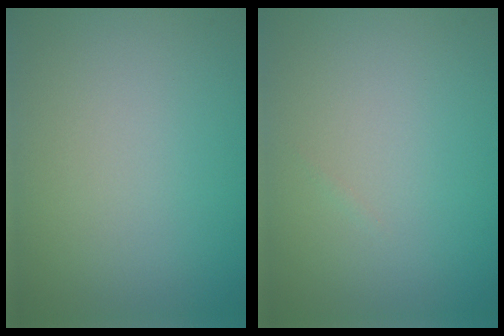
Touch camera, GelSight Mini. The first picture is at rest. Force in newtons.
{"total": 0.0}